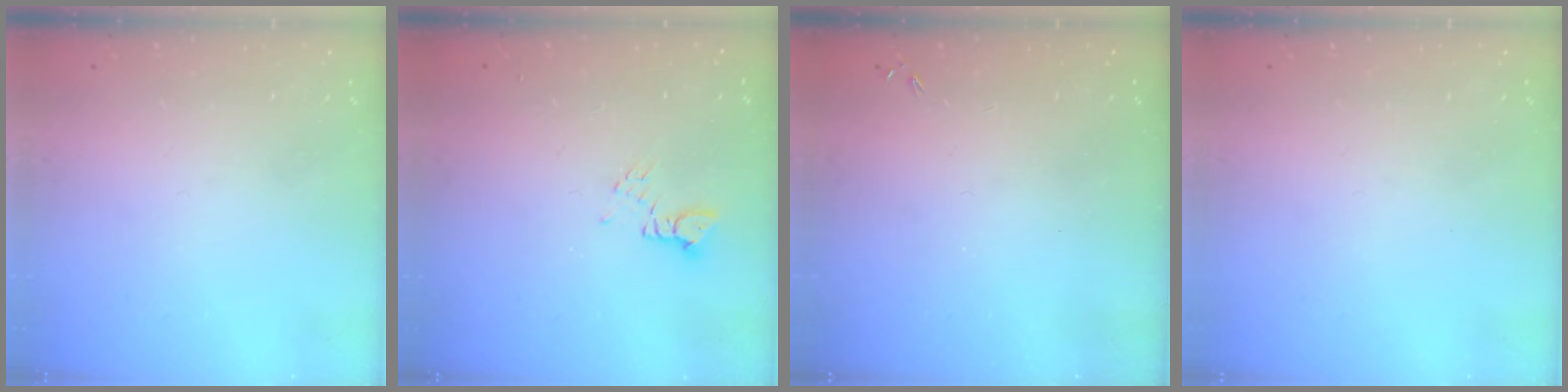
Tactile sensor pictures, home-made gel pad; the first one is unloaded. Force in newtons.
{"total": 2.2, "press": 2.2, "slide": 0.3}
{"total": 0.0}
{"total": 0.0}